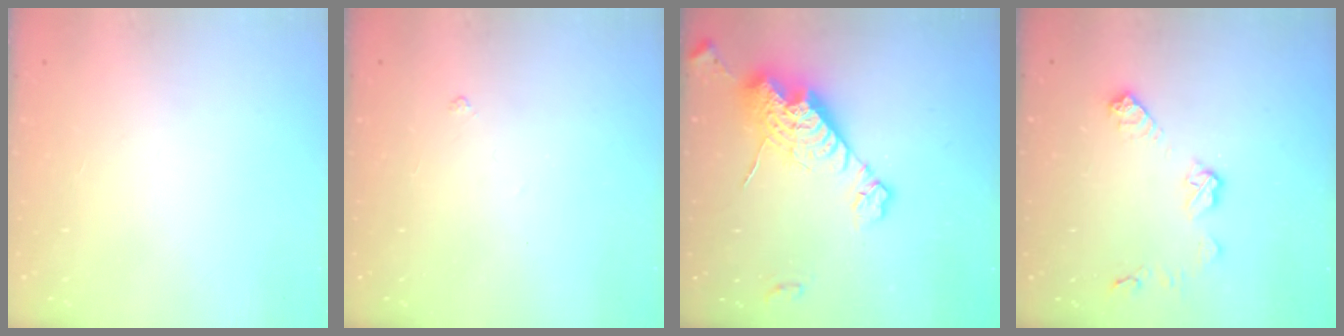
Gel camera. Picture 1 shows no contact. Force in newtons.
{"total": 2.9, "press": 2.8, "slide": 0.6}
{"total": 16.6, "press": 16.5, "slide": 1.5}
{"total": 9.1, "press": 9.1, "slide": 0.5}